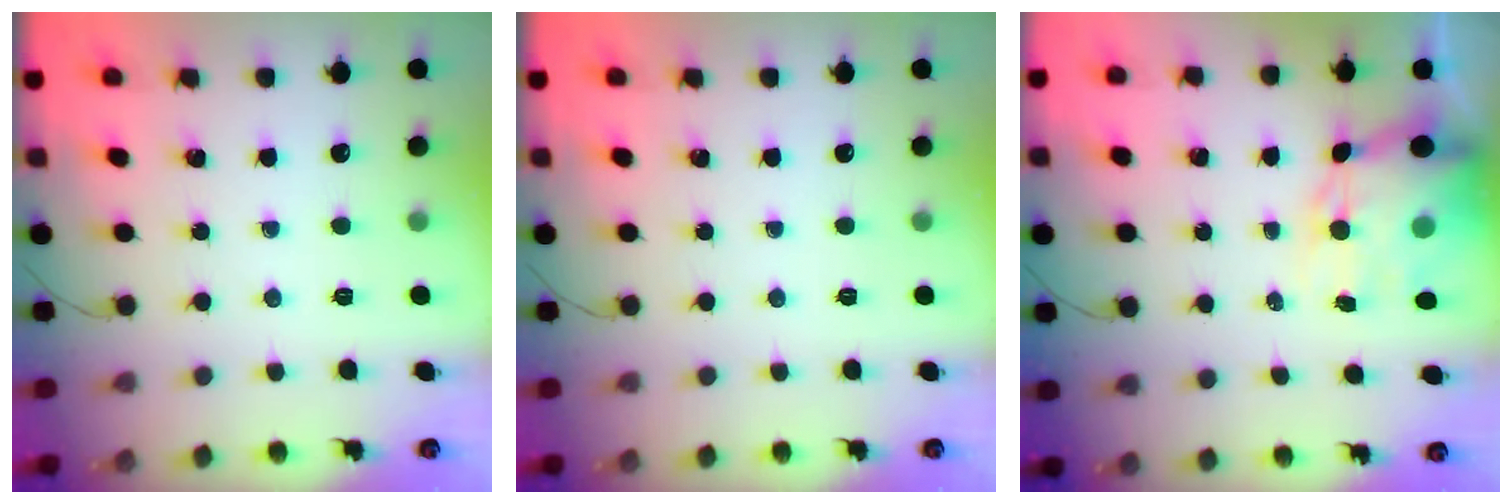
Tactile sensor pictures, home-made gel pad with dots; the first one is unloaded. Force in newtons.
{"total": 0.0}
{"total": 12.5, "press": 12.1, "slide": 3.3}